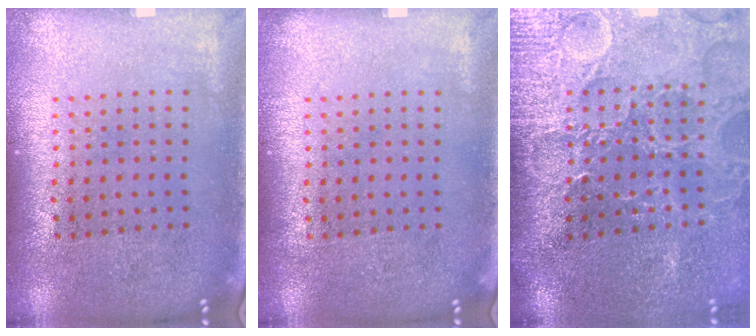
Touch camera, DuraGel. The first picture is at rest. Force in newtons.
{"total": 0.0}
{"total": 4.3, "press": 3.8, "slide": 2.0}